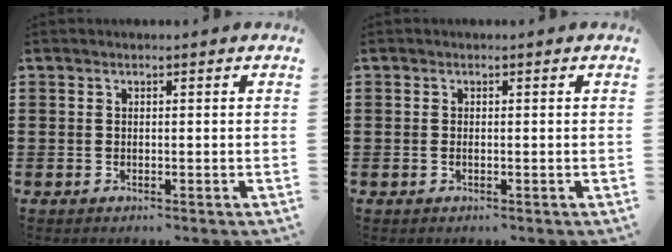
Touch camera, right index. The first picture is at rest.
{"total": 0.5, "force": [-0.2, 0.1, 0.5], "torque": [-0.010, -0.004, -0.003]}